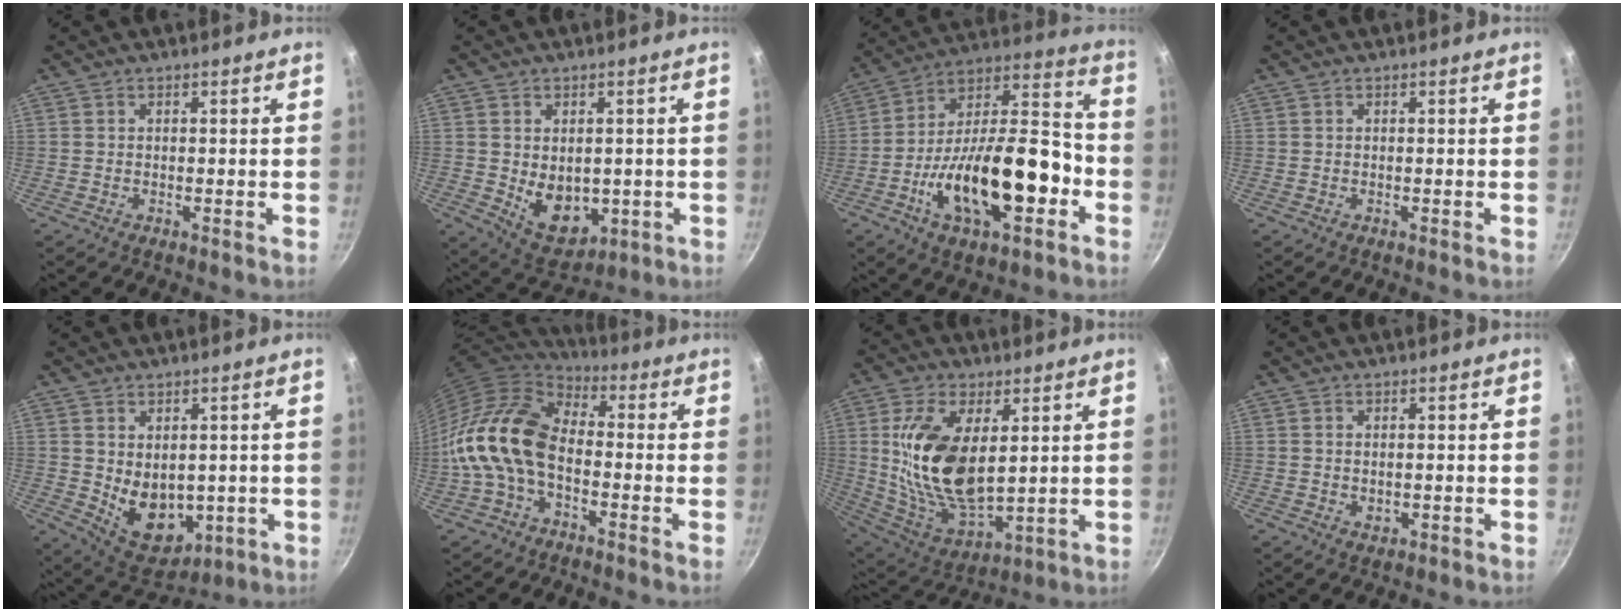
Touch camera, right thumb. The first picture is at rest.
{"total": 9.4, "force": [-0.5, 6.7, 6.5], "torque": [-0.078, -0.015, 0.016]}
{"total": 24.3, "force": [-7.5, 11.0, 20.3], "torque": [-0.311, 0.053, -0.123]}
{"total": 0.0}
{"total": 10.9, "force": [0.1, 7.8, 7.6], "torque": [-0.090, -0.024, 0.030]}
{"total": 14.6, "force": [-3.4, 9.3, 10.7], "torque": [-0.184, 0.043, -0.087]}
{"total": 18.8, "force": [3.7, 9.7, 15.6], "torque": [-0.292, -0.025, 0.083]}
{"total": 1.8, "force": [0.1, 1.2, 1.3], "torque": [-0.019, -0.002, 0.002]}